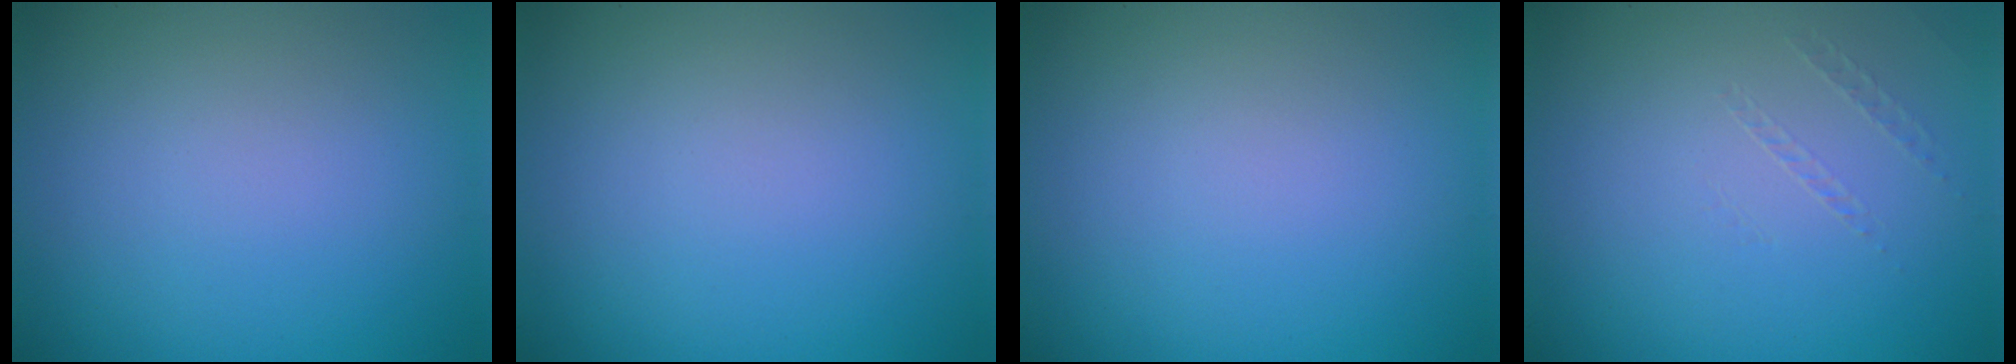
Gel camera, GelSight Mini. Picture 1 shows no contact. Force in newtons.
{"total": 0.0}
{"total": 0.0}
{"total": 0.5, "press": 0.2, "slide": 0.5}